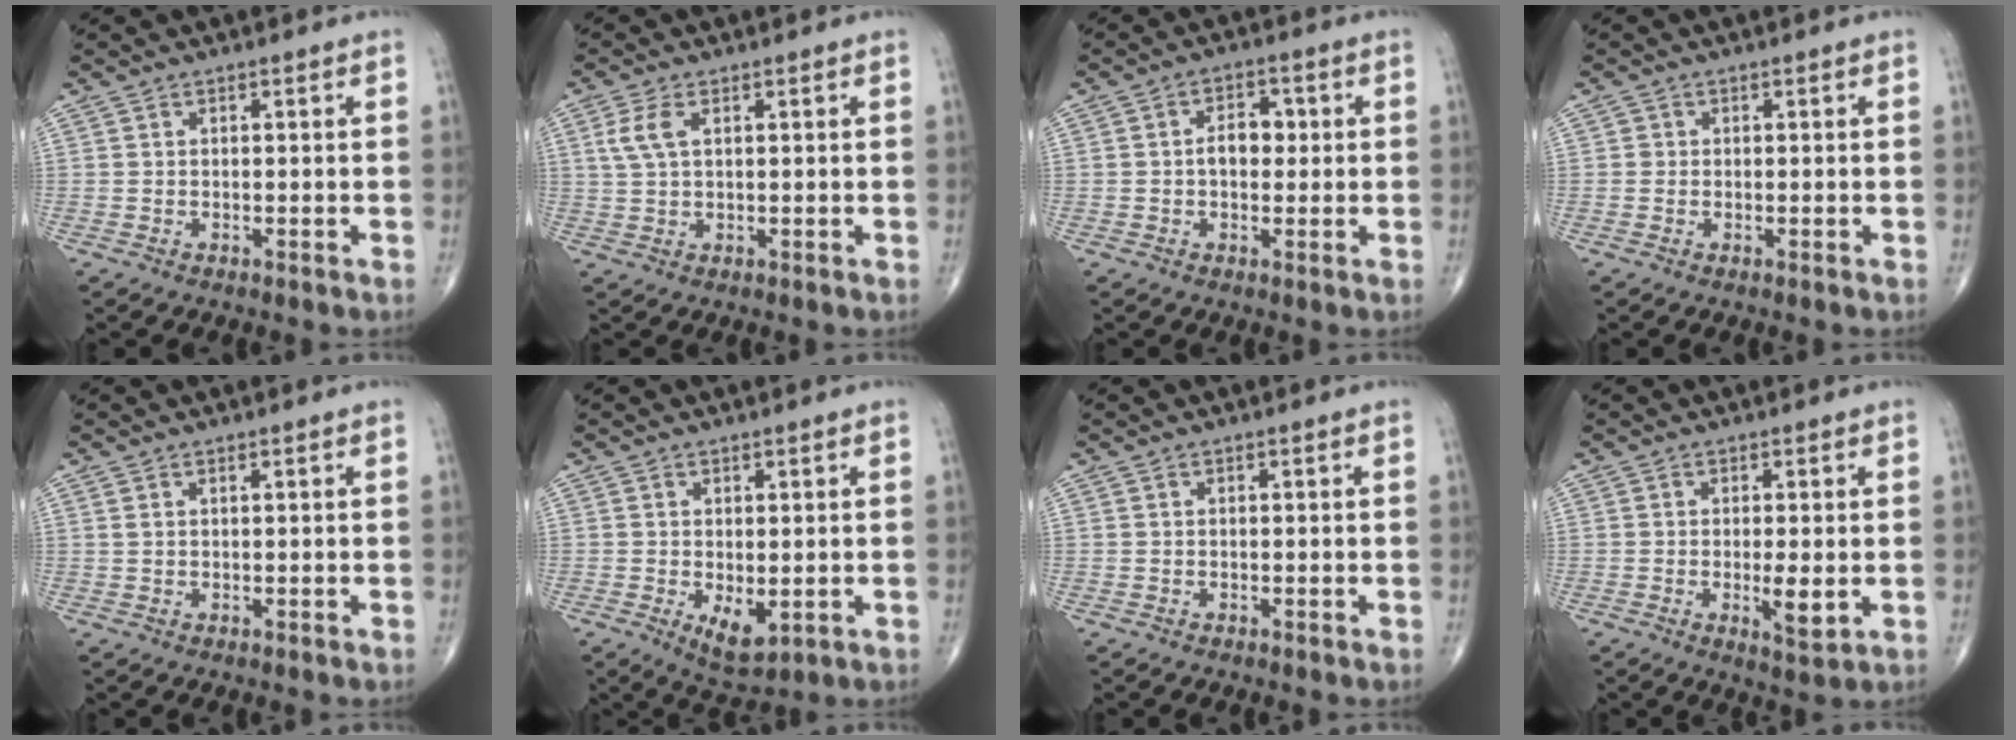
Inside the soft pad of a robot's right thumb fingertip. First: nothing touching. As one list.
[{"total": 4.3, "force": [1.4, 2.2, 3.5], "torque": [-0.086, 0.009, 0.031]}, {"total": 4.8, "force": [0.2, 3.2, 3.6], "torque": [-0.044, 0.012, -0.003]}, {"total": 0.7, "force": [0.0, 0.7, 0.1], "torque": [0.005, 0.004, -0.001]}, {"total": 0.8, "force": [0.5, 0.2, 0.5], "torque": [-0.013, 0.007, 0.014]}, {"total": 5.2, "force": [-0.9, 2.6, 4.4], "torque": [-0.060, -0.014, -0.003]}, {"total": 0.0}, {"total": 4.5, "force": [-0.5, 1.2, 4.3], "torque": [-0.072, -0.014, -0.008]}]